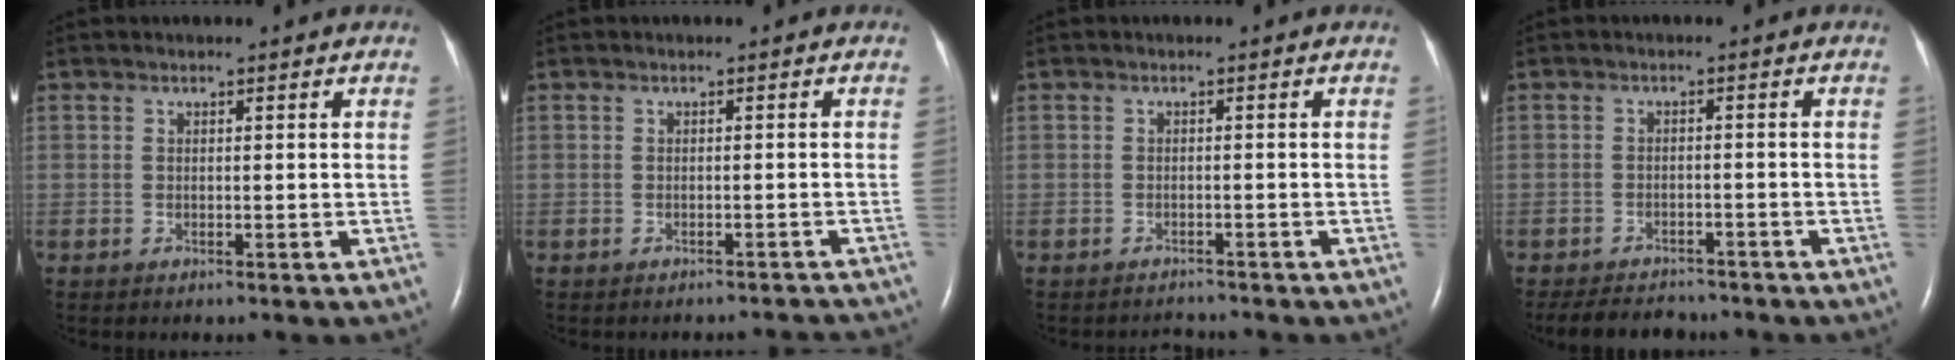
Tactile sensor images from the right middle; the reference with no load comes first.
{"total": 4.6, "force": [-4.4, 1.0, 0.6], "torque": [-0.006, -0.003, -0.042]}
{"total": 1.6, "force": [-1.5, 0.2, -0.5], "torque": [0.004, -0.009, -0.022]}
{"total": 8.0, "force": [-7.3, 2.7, 2.1], "torque": [-0.038, -0.008, -0.100]}